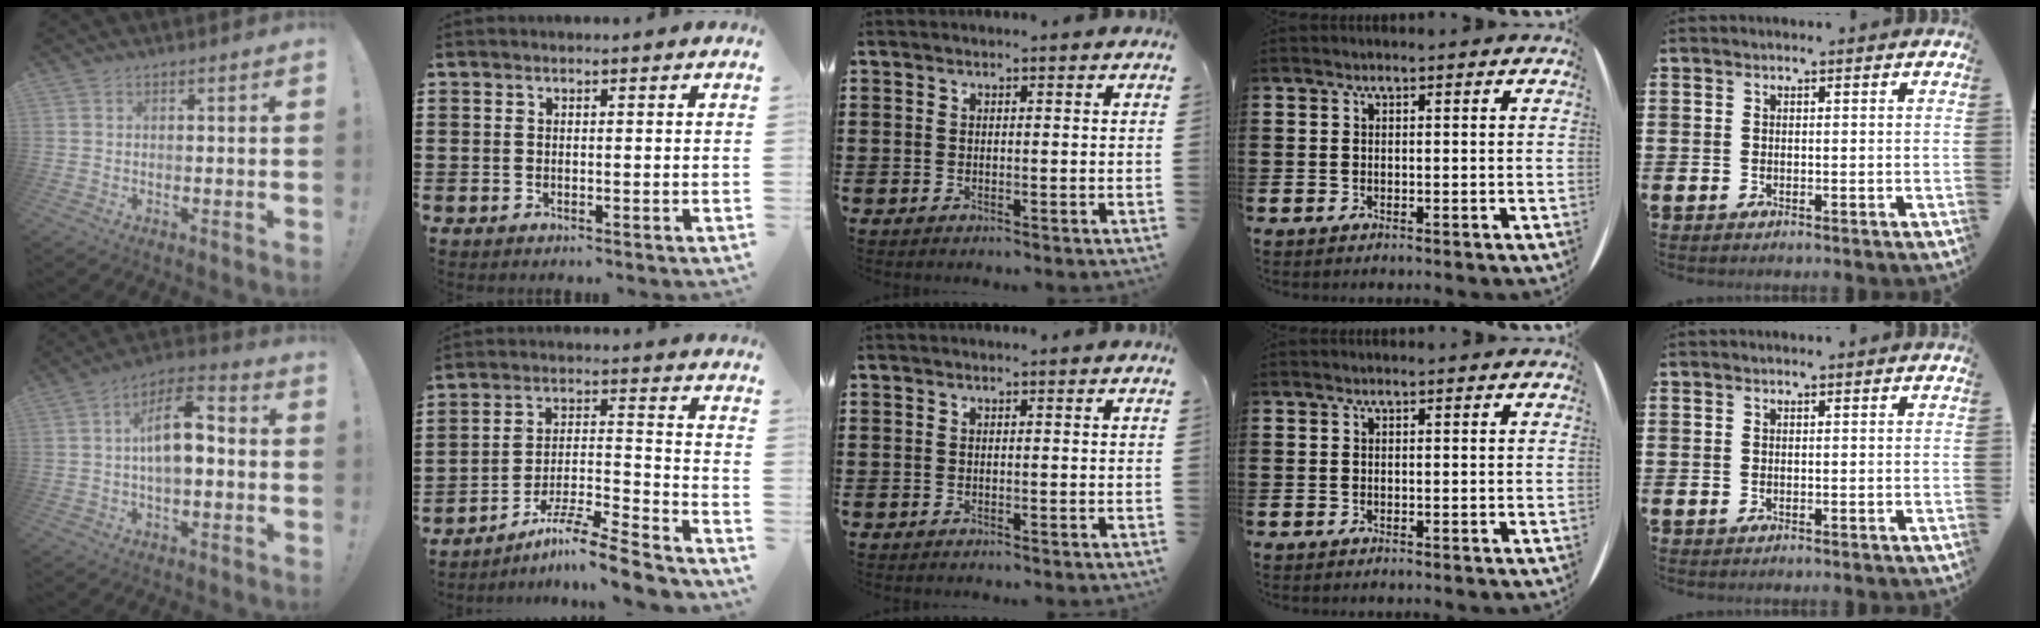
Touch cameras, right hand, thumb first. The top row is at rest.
{"thumb": {"total": 12.4, "force": [0.3, 6.0, 10.8], "torque": [-0.164, 0.009, 0.005]}, "index": {"total": 9.3, "force": [-8.0, 0.2, 4.9], "torque": [-0.081, 0.010, -0.156]}}